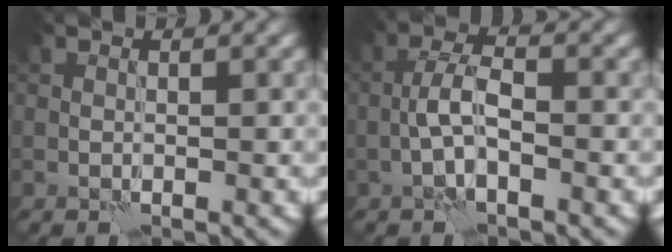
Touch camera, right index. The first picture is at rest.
{"total": 2.9, "force": [-0.9, 1.0, 2.5], "torque": [-0.052, 0.009, -0.024]}